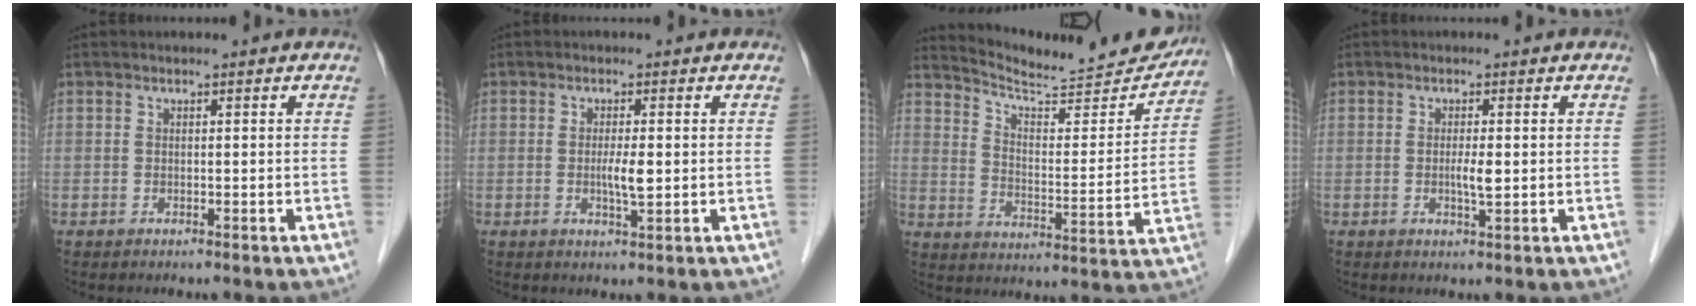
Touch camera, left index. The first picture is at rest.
{"total": 2.8, "force": [-0.1, 0.4, 2.7], "torque": [-0.053, -0.003, -0.001]}
{"total": 17.8, "force": [17.2, 2.1, 4.1], "torque": [-0.063, -0.044, 0.236]}
{"total": 2.1, "force": [0.0, 0.3, 2.1], "torque": [-0.041, -0.002, 0.000]}